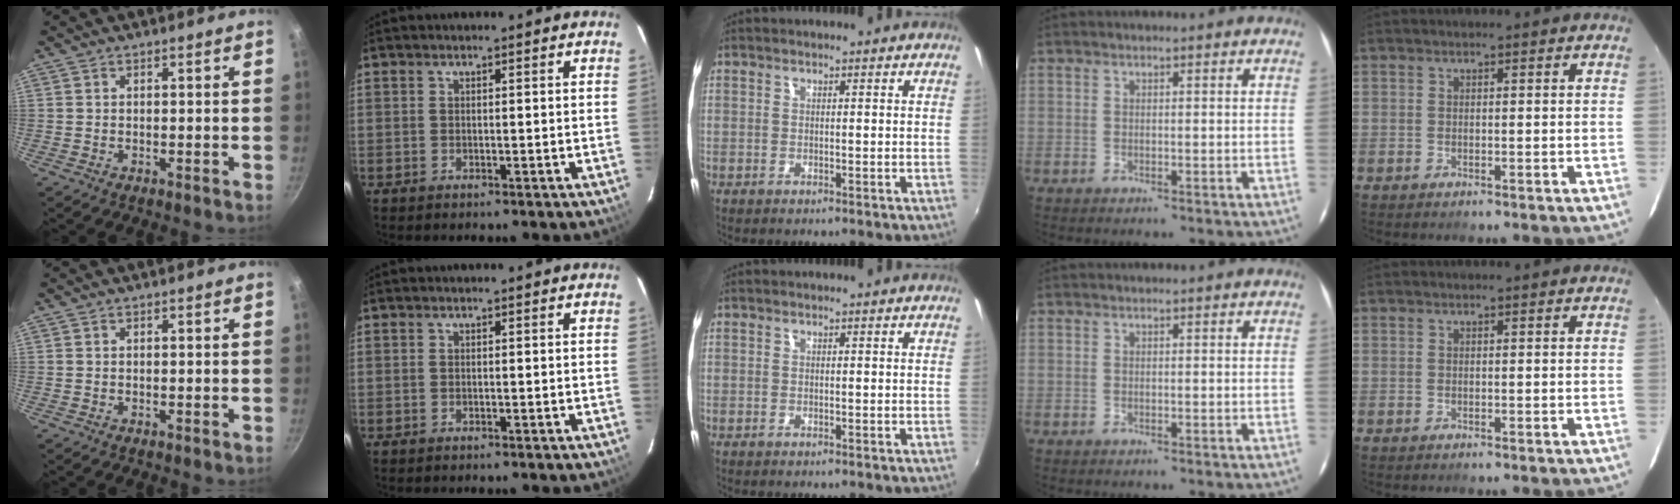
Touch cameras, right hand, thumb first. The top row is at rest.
{}